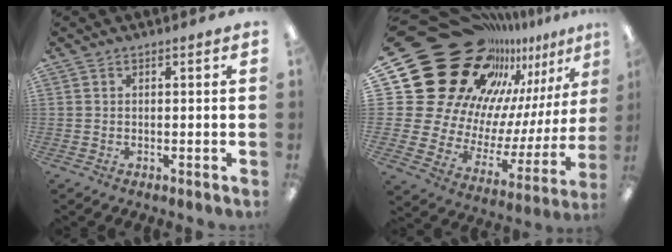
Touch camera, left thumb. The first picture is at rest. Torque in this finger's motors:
{"motor_torque": [0.98, 2.23, 1.25, -1.52, 0.18]}